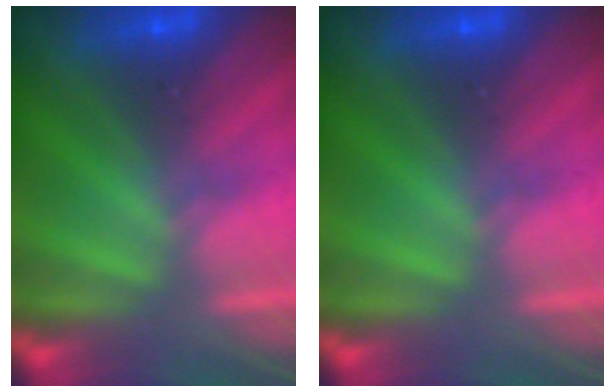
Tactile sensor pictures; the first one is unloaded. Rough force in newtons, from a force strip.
{"total": 0.0}